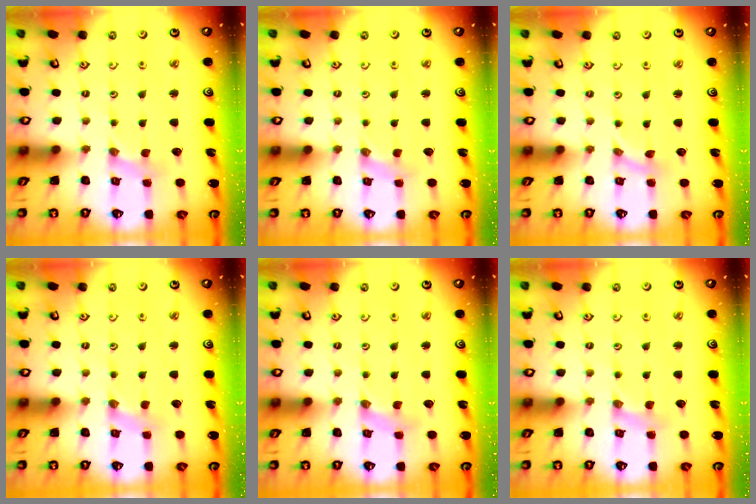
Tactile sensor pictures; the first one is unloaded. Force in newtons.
{"total": 0.0}
{"total": 0.0}
{"total": 0.0}
{"total": 0.6, "press": 0.6, "slide": 0.1}
{"total": 1.0, "press": 1.0, "slide": 0.2}